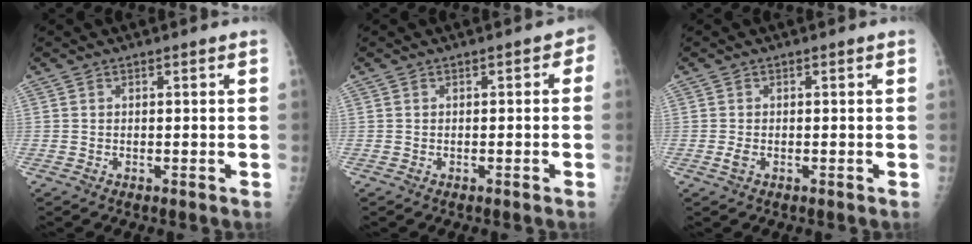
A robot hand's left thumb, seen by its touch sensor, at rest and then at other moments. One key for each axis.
{"total": 2.1, "fx": -0.5, "fy": 1.5, "fz": 1.4, "tx": 0.004, "ty": 0.018, "tz": -0.013}
{"total": 1.2, "fx": -0.4, "fy": 0.7, "fz": 1.0, "tx": -0.021, "ty": -0.003, "tz": -0.007}